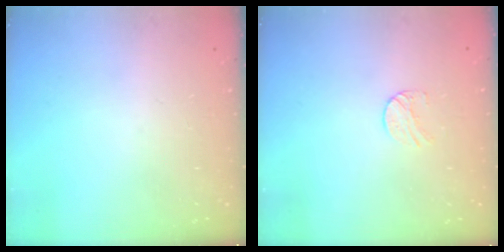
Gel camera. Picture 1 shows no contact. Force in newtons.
{"total": 5.5, "press": 5.5, "slide": 0.4}